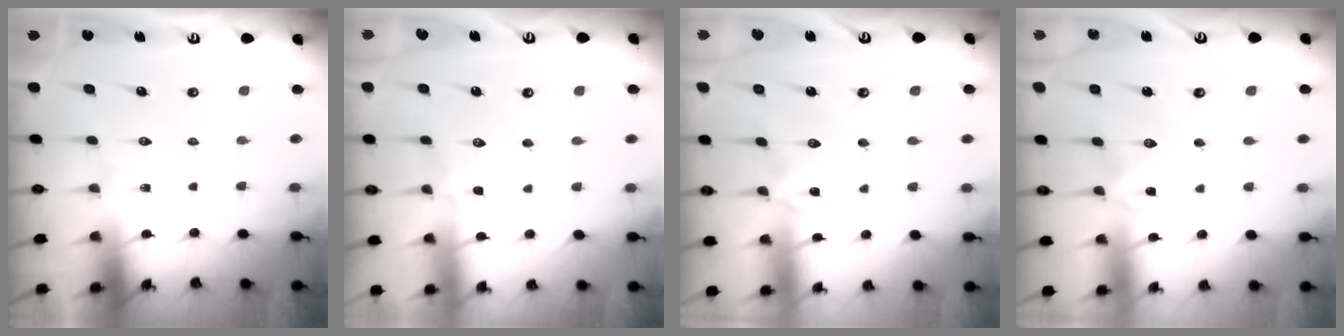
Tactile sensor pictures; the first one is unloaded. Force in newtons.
{"total": 1.7, "press": 1.7, "slide": 0.3}
{"total": 0.0}
{"total": 0.0}